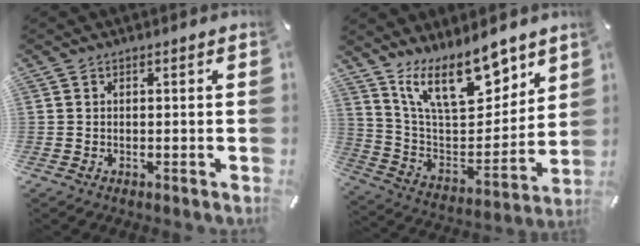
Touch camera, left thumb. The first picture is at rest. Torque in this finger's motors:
{"motor_torque": [0.63, 0.43, 1.37, -1.40, 0.25]}